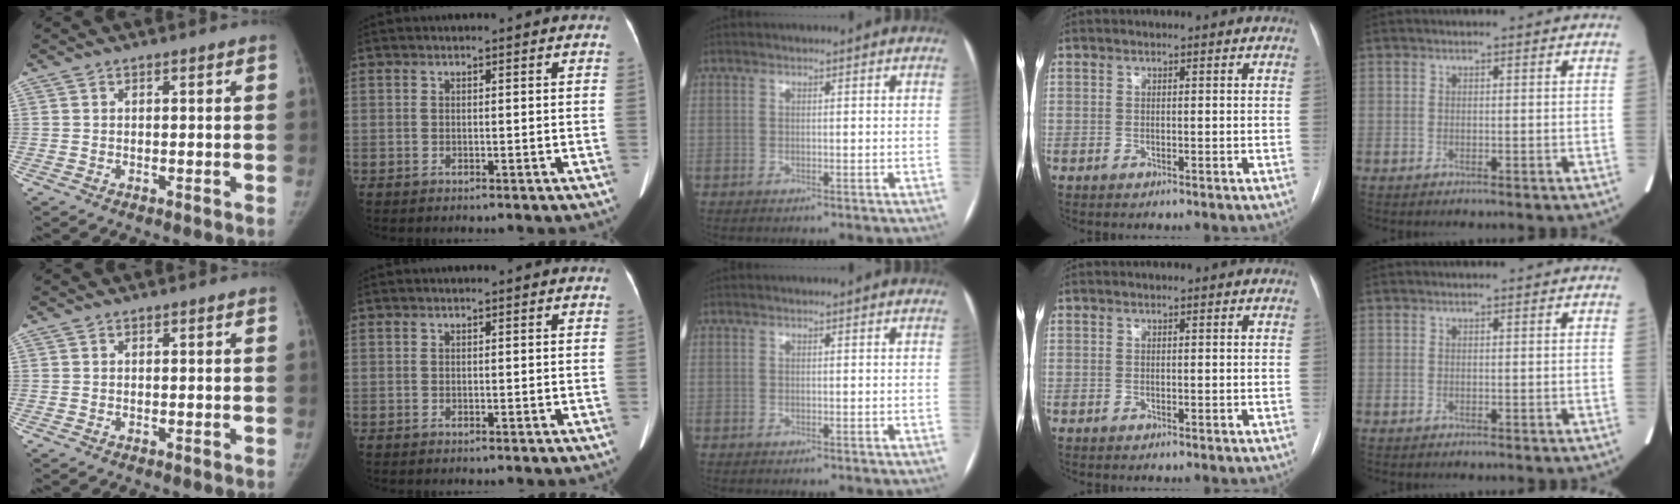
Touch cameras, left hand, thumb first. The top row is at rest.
{}